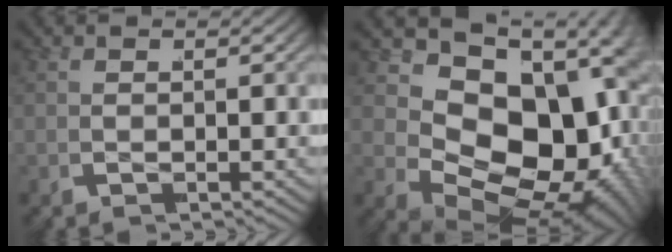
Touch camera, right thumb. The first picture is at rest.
{"total": 20.4, "force": [-2.3, 13.6, 15.0], "torque": [-0.281, -0.061, -0.006]}